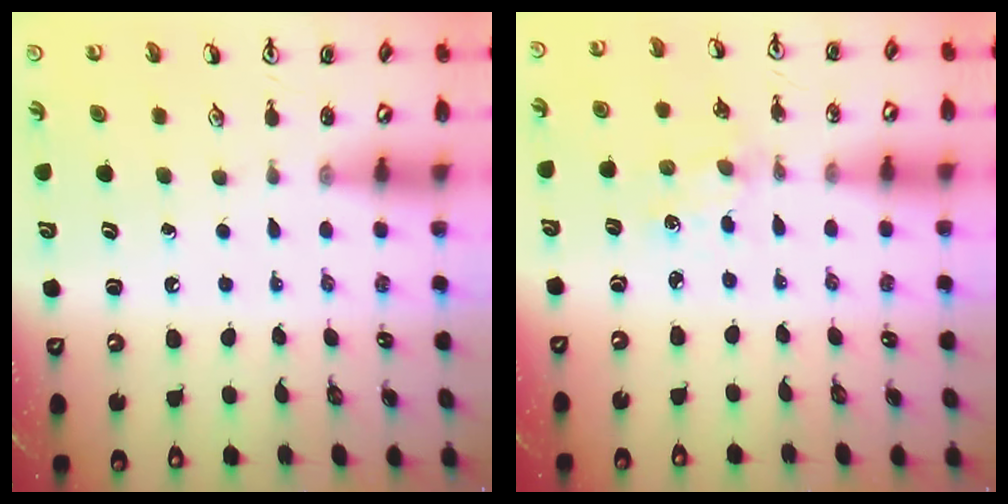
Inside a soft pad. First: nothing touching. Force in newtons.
{"total": 2.2, "press": 2.2, "slide": 0.2}